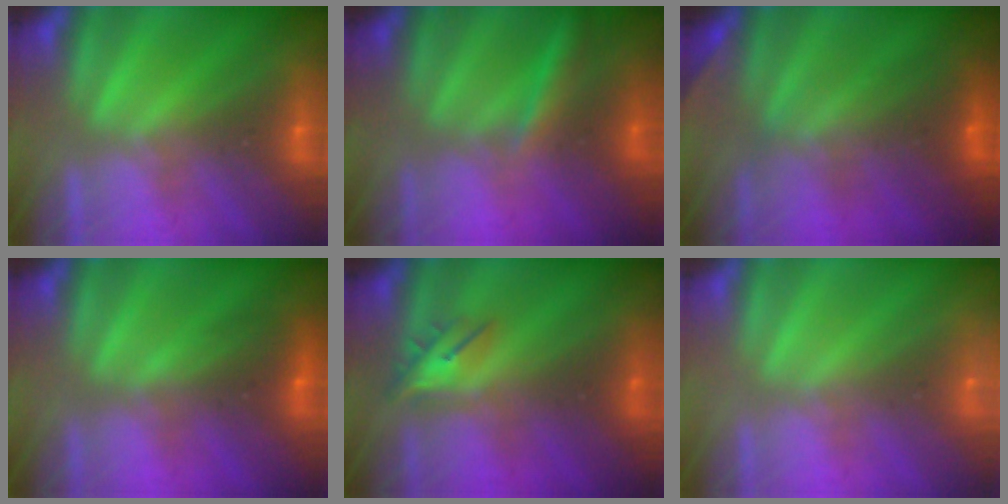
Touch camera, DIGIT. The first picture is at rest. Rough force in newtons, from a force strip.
{"total": 2.9}
{"total": 7.6}
{"total": 2.8}
{"total": 4.4}
{"total": 2.3}